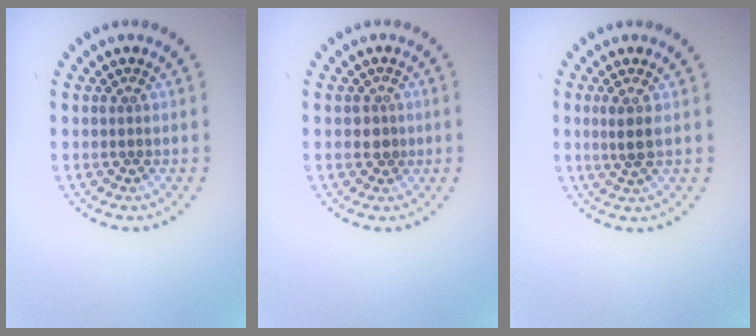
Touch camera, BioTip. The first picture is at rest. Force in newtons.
{"total": 1.5, "press": 1.3, "slide": 0.7}
{"total": 1.9, "press": 1.5, "slide": 1.2}